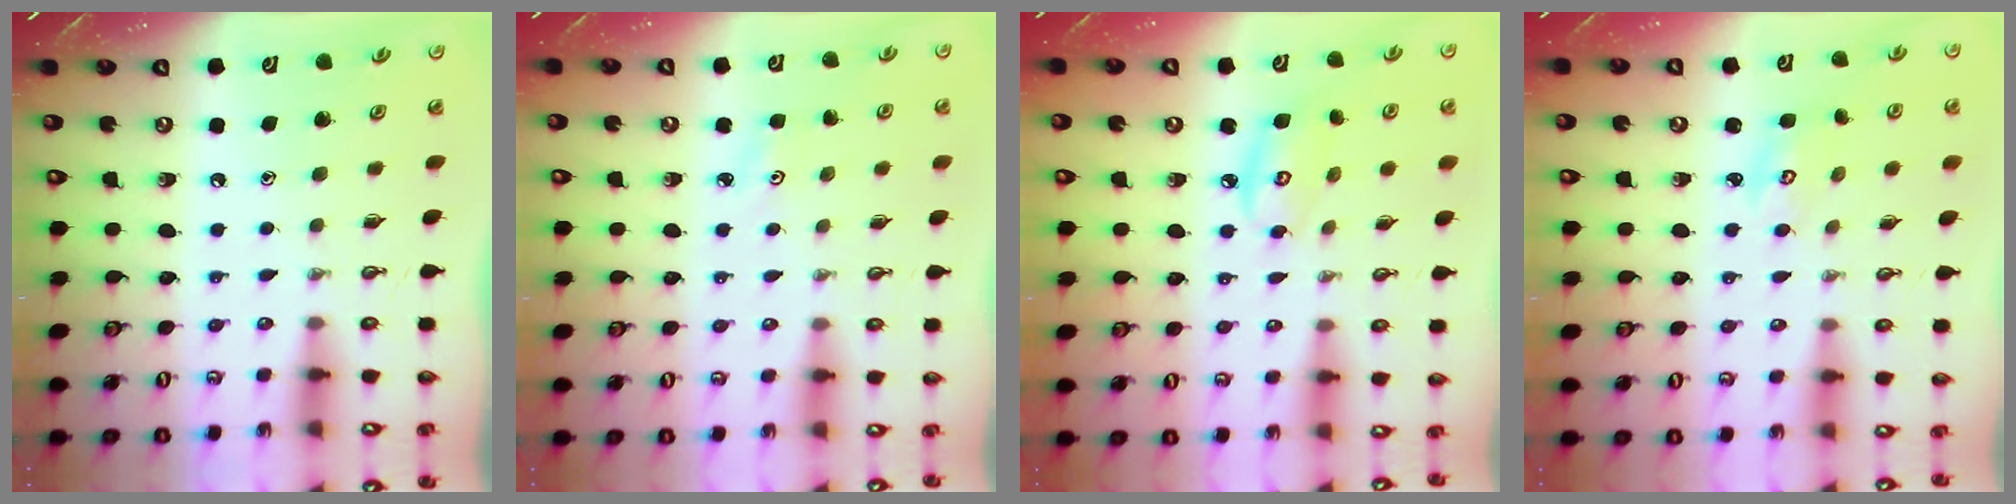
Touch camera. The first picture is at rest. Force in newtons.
{"total": 2.2, "press": 2.1, "slide": 0.3}
{"total": 7.3, "press": 7.3, "slide": 0.4}
{"total": 4.1, "press": 4.1, "slide": 0.5}